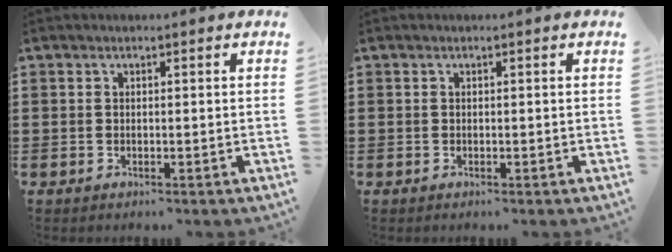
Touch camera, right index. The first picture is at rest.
{"total": 0.0}